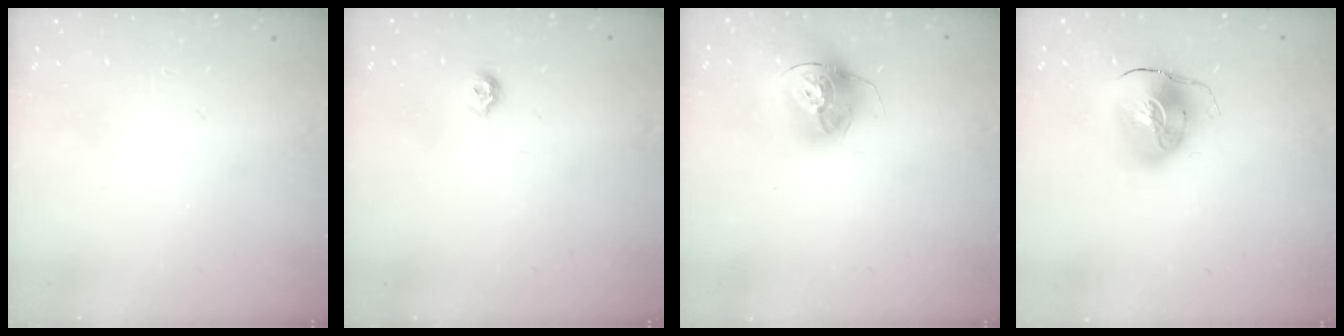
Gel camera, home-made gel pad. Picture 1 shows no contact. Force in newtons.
{"total": 5.8, "press": 5.7, "slide": 0.8}
{"total": 15.6, "press": 15.5, "slide": 1.4}
{"total": 11.2, "press": 11.0, "slide": 1.7}